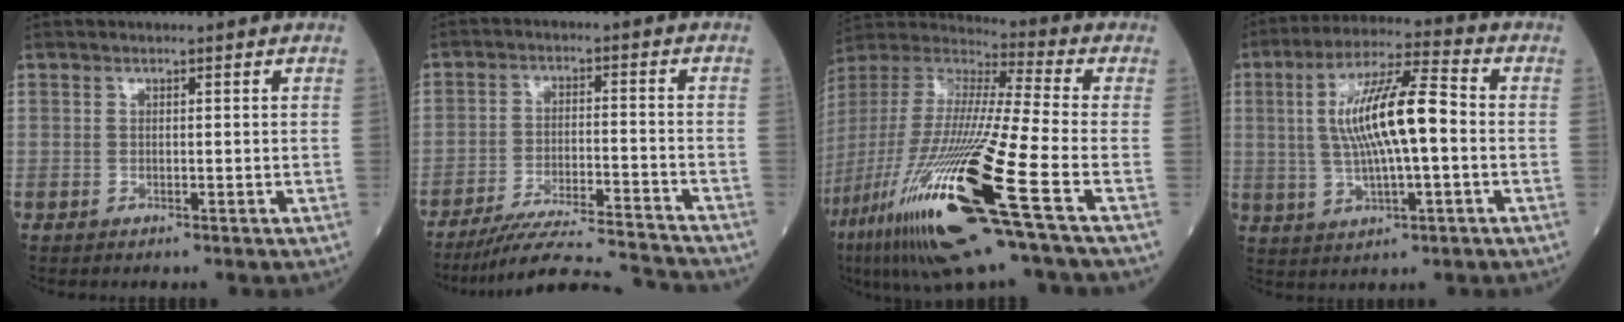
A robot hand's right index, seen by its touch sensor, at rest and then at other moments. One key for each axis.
{"total": 14.3, "fx": -13.7, "fy": -0.9, "fz": 3.8, "tx": -0.057, "ty": -0.001, "tz": -0.216}
{"total": 29.3, "fx": -13.0, "fy": 2.0, "fz": 26.2, "tx": -0.549, "ty": -0.078, "tz": -0.245}
{"total": 12.6, "fx": 0.4, "fy": 2.2, "fz": 12.3, "tx": -0.232, "ty": 0.019, "tz": 0.006}